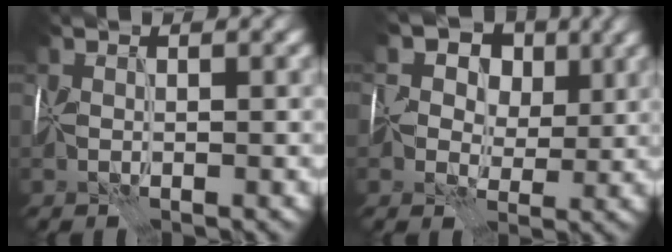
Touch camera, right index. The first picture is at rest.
{"total": 6.5, "force": [2.3, 5.0, 3.4], "torque": [-0.047, 0.010, 0.018]}